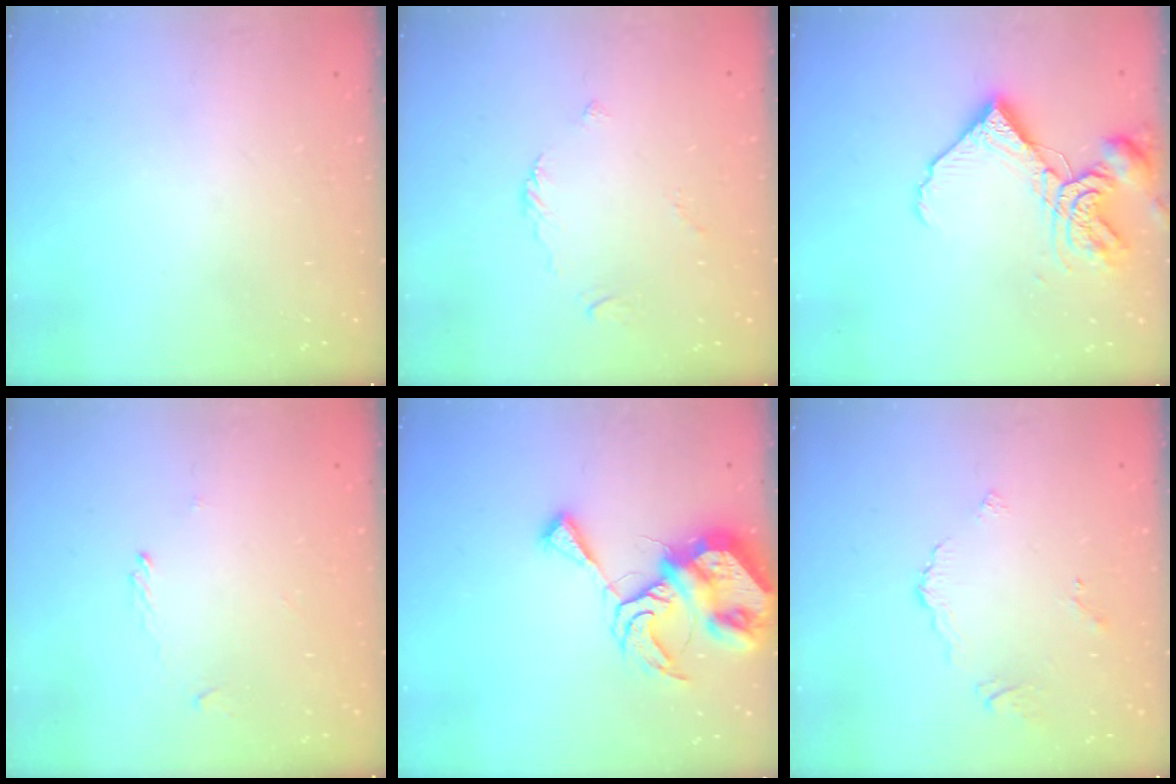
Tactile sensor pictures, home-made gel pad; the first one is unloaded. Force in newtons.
{"total": 2.5, "press": 2.4, "slide": 0.7}
{"total": 11.9, "press": 11.8, "slide": 1.4}
{"total": 1.4, "press": 1.3, "slide": 0.2}
{"total": 13.2, "press": 13.1, "slide": 1.4}
{"total": 3.9, "press": 3.9, "slide": 0.3}